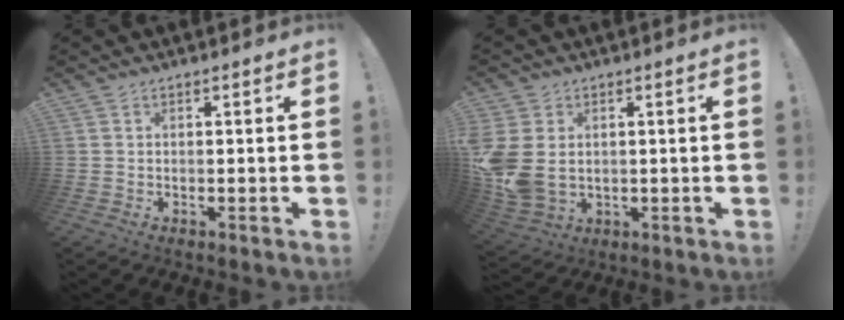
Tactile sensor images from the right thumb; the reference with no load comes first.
{"total": 10.6, "force": [0.9, 8.0, 7.0], "torque": [-0.150, -0.007, 0.024]}